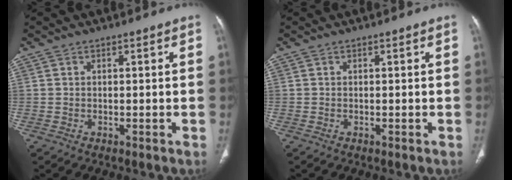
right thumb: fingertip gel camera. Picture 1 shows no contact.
{"total": 0.0}